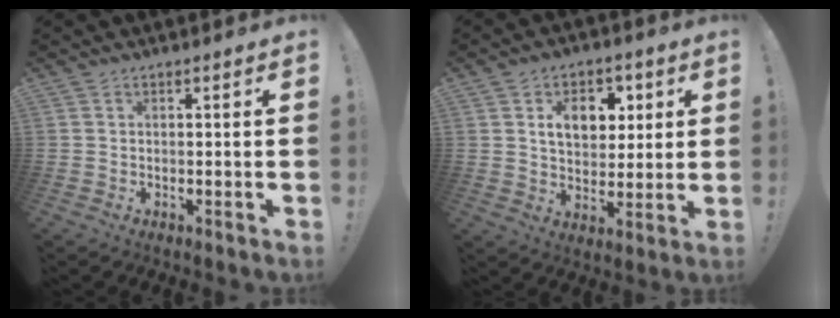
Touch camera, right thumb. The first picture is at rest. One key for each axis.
{"total": 10.4, "fx": 3.9, "fy": 7.7, "fz": 5.8, "tx": -0.082, "ty": -0.011, "tz": 0.071}